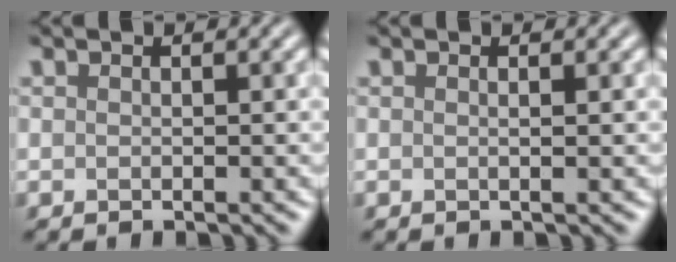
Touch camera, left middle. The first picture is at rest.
{"total": 0.8, "force": [0.1, 0.3, 0.7], "torque": [-0.006, 0.000, -0.005]}